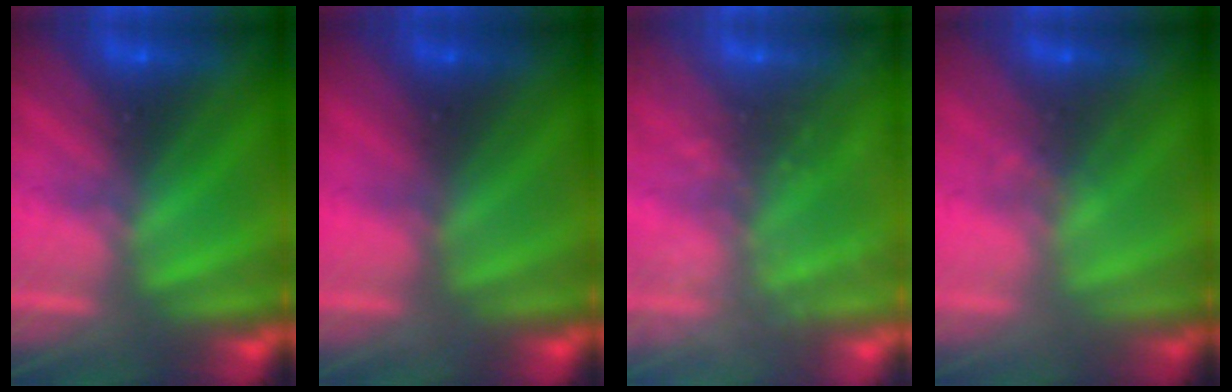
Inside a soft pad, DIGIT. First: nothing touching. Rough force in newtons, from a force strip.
{"total": 5.4}
{"total": 6.8}
{"total": 2.2}